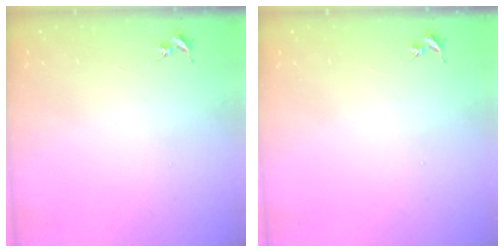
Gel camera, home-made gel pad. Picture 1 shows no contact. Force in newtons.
{"total": 0.0}